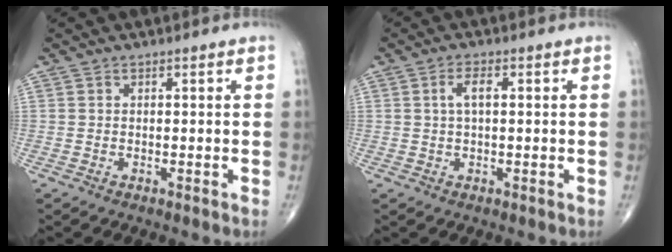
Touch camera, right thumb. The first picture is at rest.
{"total": 2.9, "force": [0.5, 1.2, 2.6], "torque": [-0.049, 0.009, 0.008]}